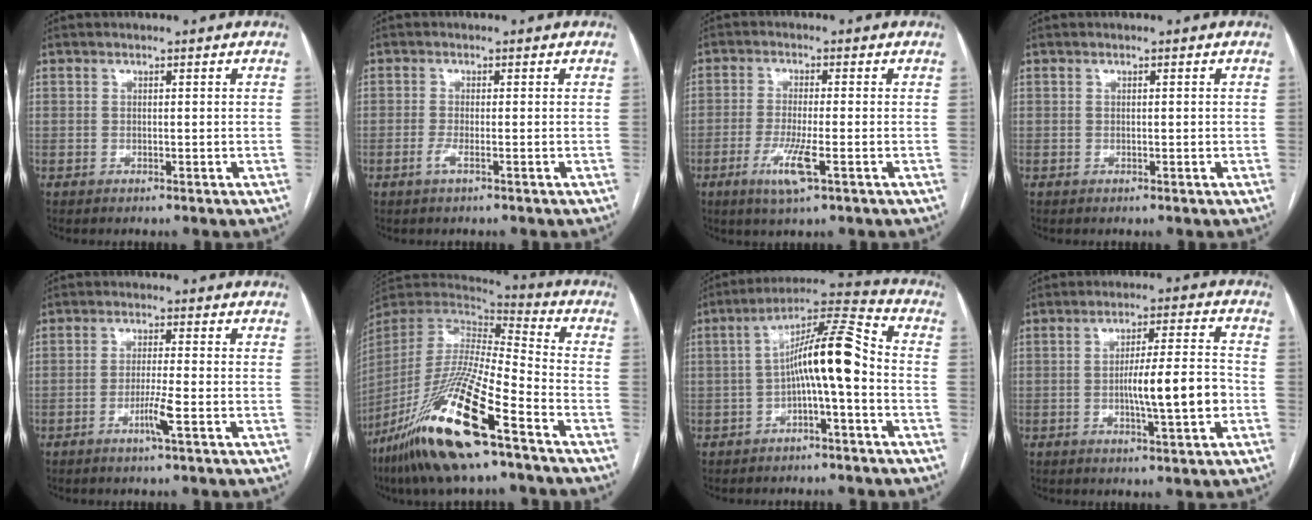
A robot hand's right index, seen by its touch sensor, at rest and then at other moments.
{"total": 1.5, "force": [-0.7, 0.1, 1.3], "torque": [-0.026, -0.002, -0.014]}
{"total": 5.9, "force": [-2.4, 0.3, 5.3], "torque": [-0.107, -0.014, -0.044]}
{"total": 0.0}
{"total": 3.8, "force": [-1.6, -0.5, 3.4], "torque": [-0.066, -0.007, -0.033]}
{"total": 24.1, "force": [-14.8, 2.5, 18.8], "torque": [-0.399, -0.057, -0.281]}
{"total": 10.7, "force": [-1.6, 0.8, 10.5], "torque": [-0.179, 0.035, -0.030]}
{"total": 9.2, "force": [-1.9, 0.4, 9.0], "torque": [-0.144, 0.005, -0.031]}